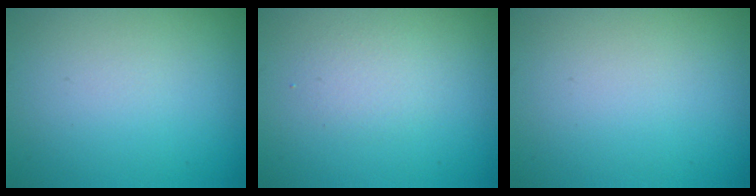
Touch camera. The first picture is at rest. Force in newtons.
{"total": 1.5, "press": 1.5, "slide": 0.2}
{"total": 0.0}